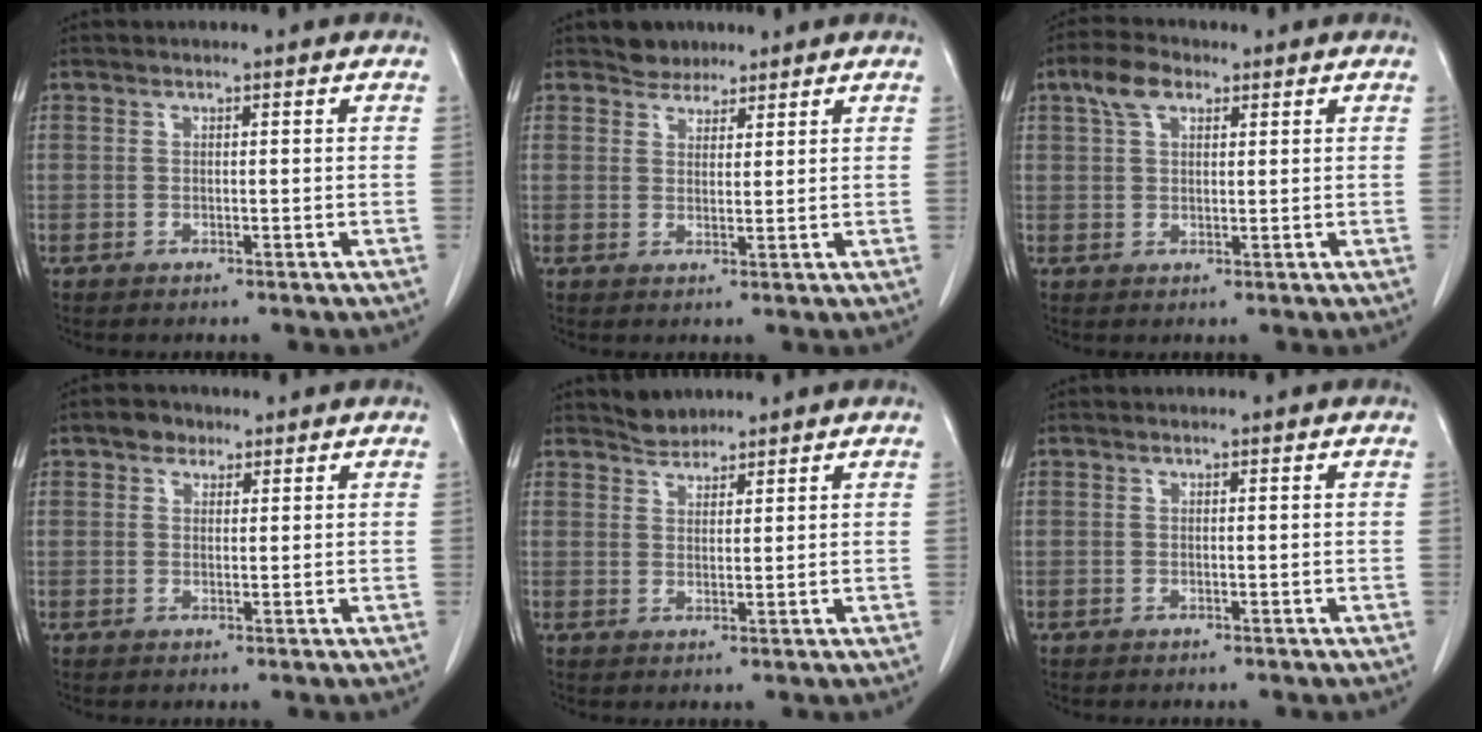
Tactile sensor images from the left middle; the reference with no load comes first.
{"total": 3.0, "force": [2.5, 1.6, 0.1], "torque": [-0.001, 0.005, 0.041]}
{"total": 4.6, "force": [2.5, 2.3, 3.1], "torque": [-0.068, 0.016, 0.049]}
{"total": 2.4, "force": [1.5, 1.7, 0.8], "torque": [-0.014, 0.006, 0.022]}
{"total": 2.6, "force": [2.5, 0.7, -0.1], "torque": [-0.002, 0.004, 0.046]}
{"total": 0.0}